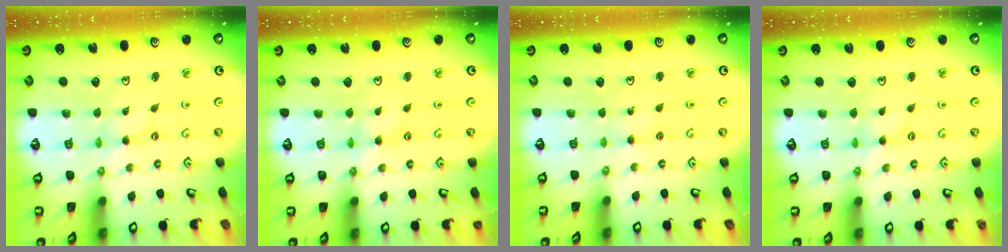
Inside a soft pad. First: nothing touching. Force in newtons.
{"total": 2.5, "press": 2.5, "slide": 0.2}
{"total": 2.3, "press": 2.3, "slide": 0.3}
{"total": 2.0, "press": 2.0, "slide": 0.2}